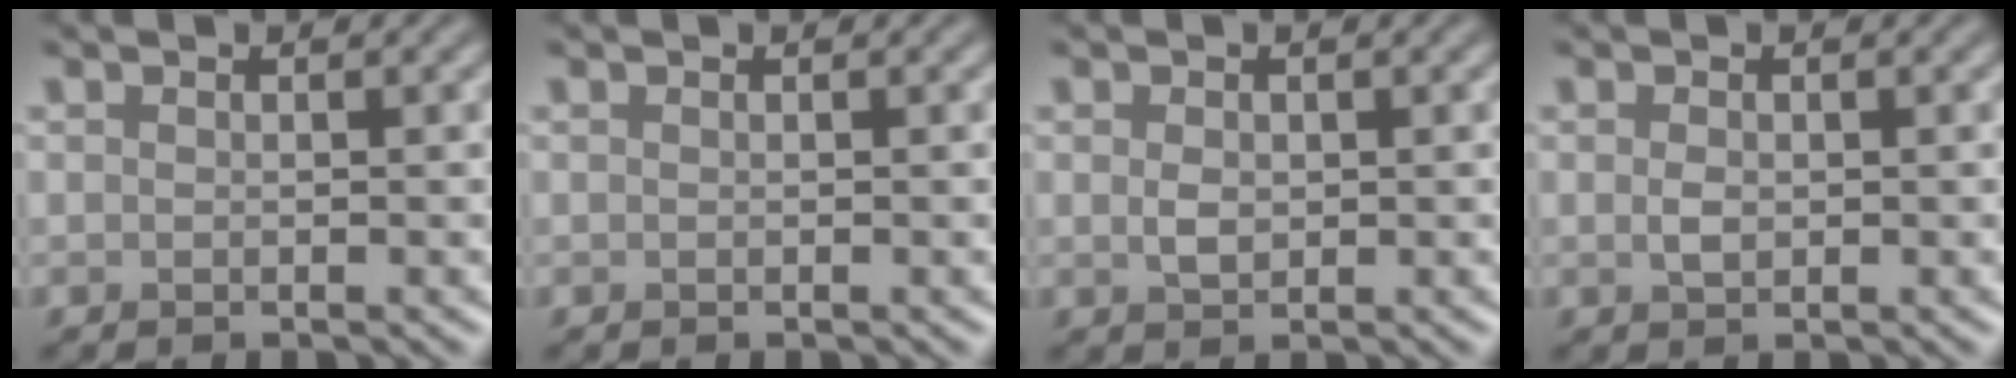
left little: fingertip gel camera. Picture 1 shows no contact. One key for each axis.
{"total": 0.0}
{"total": 1.4, "fx": 0.2, "fy": 1.0, "fz": 1.0, "tx": -0.022, "ty": -0.001, "tz": 0.005}
{"total": 1.1, "fx": 0.1, "fy": 0.7, "fz": 0.9, "tx": -0.019, "ty": -0.003, "tz": 0.002}